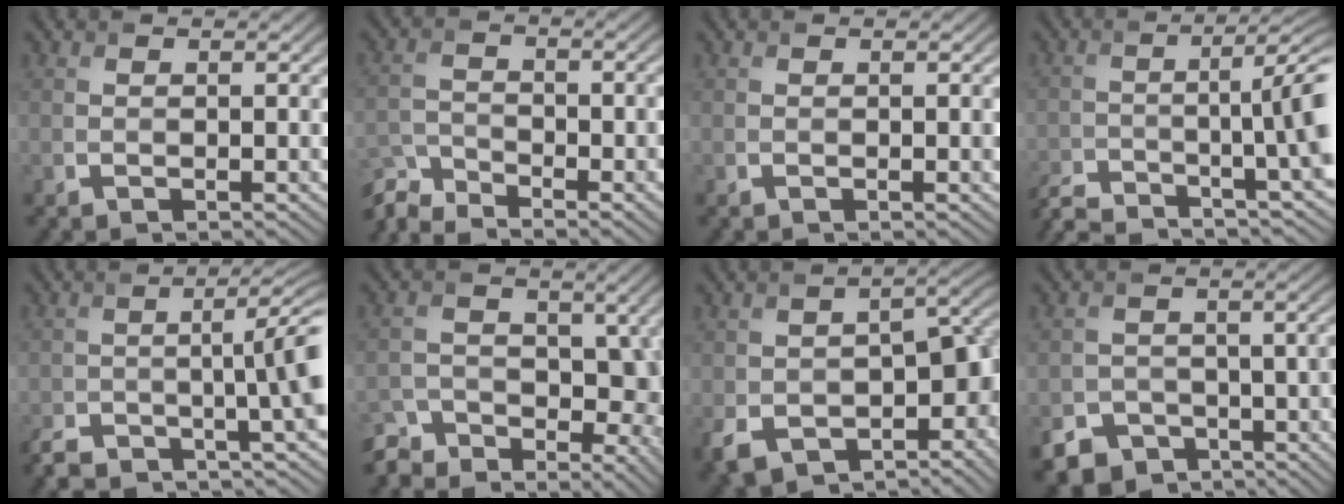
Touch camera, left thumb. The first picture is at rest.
{"total": 6.4, "force": [-5.6, 1.6, 2.7], "torque": [-0.064, -0.011, -0.119]}
{"total": 0.7, "force": [-0.1, 0.2, 0.7], "torque": [-0.010, -0.001, -0.001]}
{"total": 12.0, "force": [-7.0, 2.2, 9.4], "torque": [-0.122, -0.004, -0.121]}
{"total": 9.9, "force": [-5.8, 2.4, 7.6], "torque": [-0.101, -0.007, -0.105]}
{"total": 8.5, "force": [-5.3, 5.2, 4.1], "torque": [-0.066, -0.011, -0.103]}
{"total": 13.3, "force": [-5.3, 8.5, 8.7], "torque": [-0.140, -0.050, -0.074]}
{"total": 8.2, "force": [-5.9, 4.9, 2.8], "torque": [-0.056, -0.021, -0.093]}